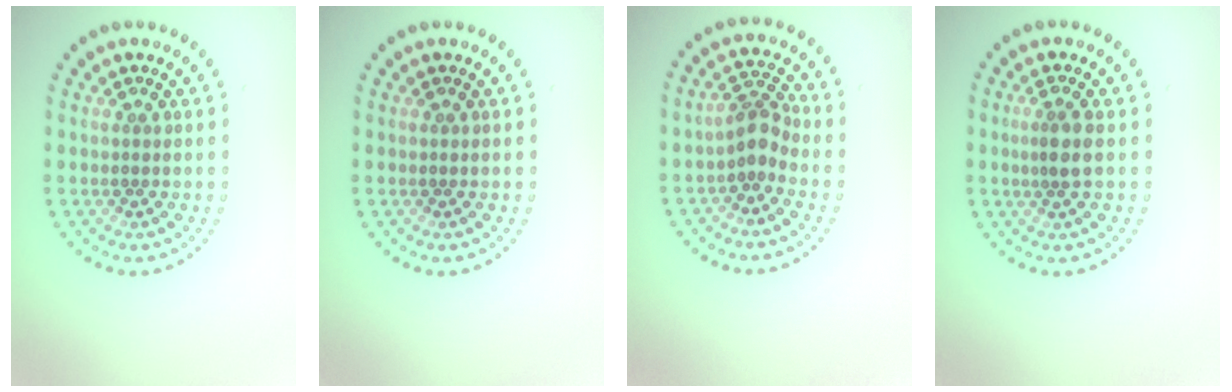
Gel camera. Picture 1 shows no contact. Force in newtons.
{"total": 0.0}
{"total": 2.4, "press": 1.8, "slide": 1.6}
{"total": 2.0, "press": 1.7, "slide": 1.2}